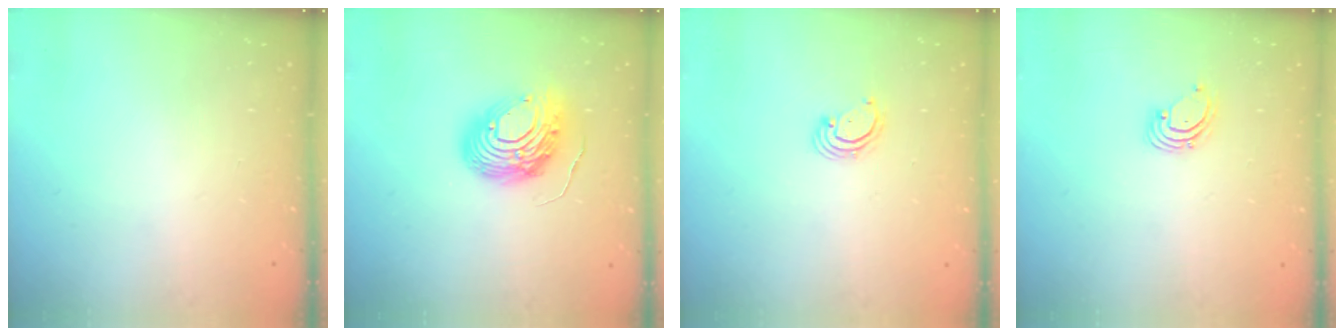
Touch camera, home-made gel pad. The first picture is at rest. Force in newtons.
{"total": 13.4, "press": 13.4, "slide": 1.3}
{"total": 2.5, "press": 2.5, "slide": 0.3}
{"total": 1.6, "press": 1.6, "slide": 0.1}